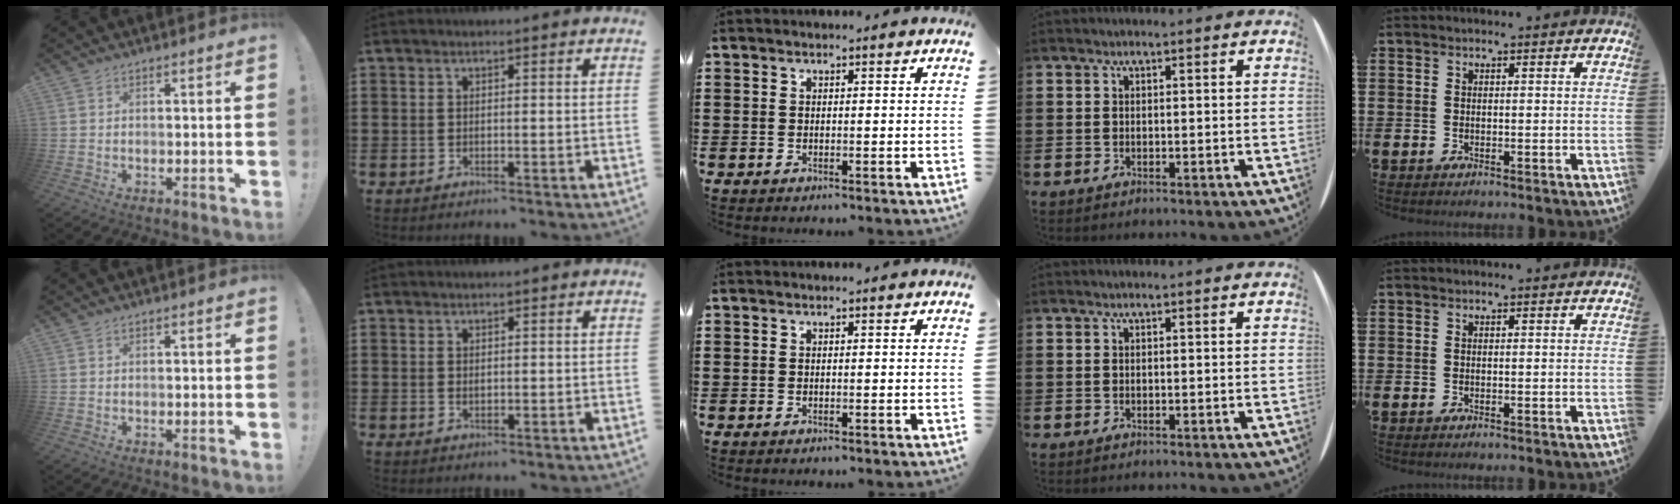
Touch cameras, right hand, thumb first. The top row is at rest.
{"index": {"total": 0.5, "force": [0.2, 0.4, 0.3], "torque": [-0.007, 0.002, 0.003]}}